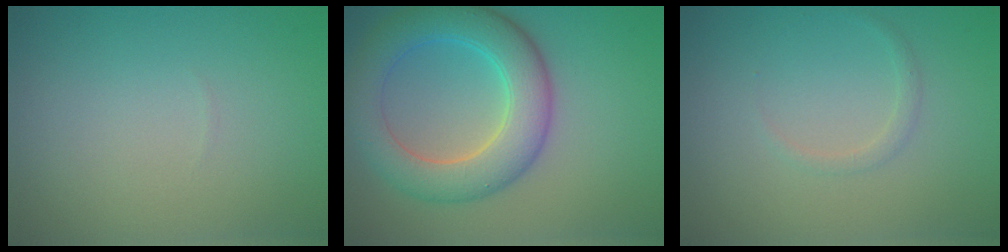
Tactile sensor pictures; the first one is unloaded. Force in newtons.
{"total": 6.7, "press": 6.7, "slide": 0.1}
{"total": 0.8, "press": 0.8, "slide": 0.0}